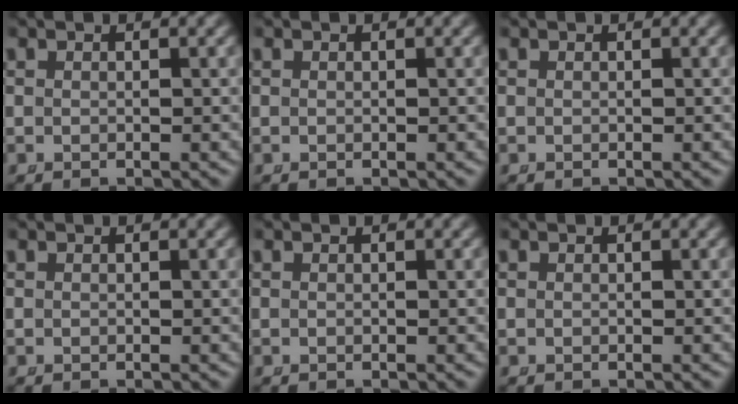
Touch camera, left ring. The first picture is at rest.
{"total": 0.0}
{"total": 0.0}
{"total": 0.0}
{"total": 0.0}
{"total": 0.0}